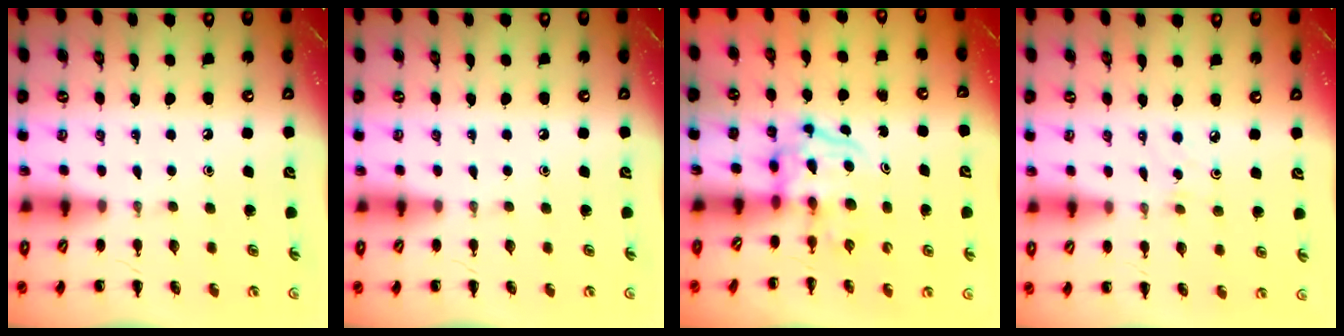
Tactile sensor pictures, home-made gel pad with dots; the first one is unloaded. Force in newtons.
{"total": 0.0}
{"total": 3.8, "press": 3.7, "slide": 0.5}
{"total": 2.1, "press": 2.0, "slide": 0.8}